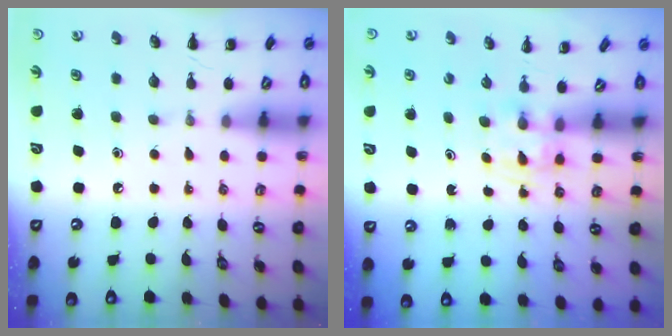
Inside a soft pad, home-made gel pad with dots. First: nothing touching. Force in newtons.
{"total": 1.5, "press": 1.4, "slide": 0.7}